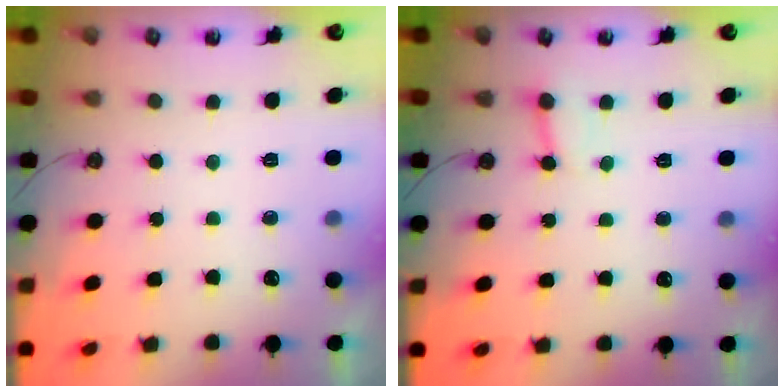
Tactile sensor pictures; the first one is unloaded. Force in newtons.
{"total": 2.6, "press": 2.6, "slide": 0.1}